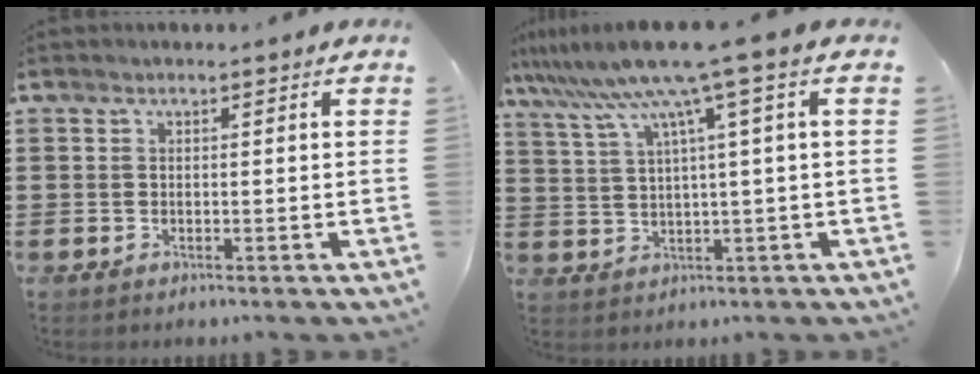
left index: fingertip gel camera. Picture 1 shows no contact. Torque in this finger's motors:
{"motor_torque": [0.81, -0.09, 0.97, 0.21]}